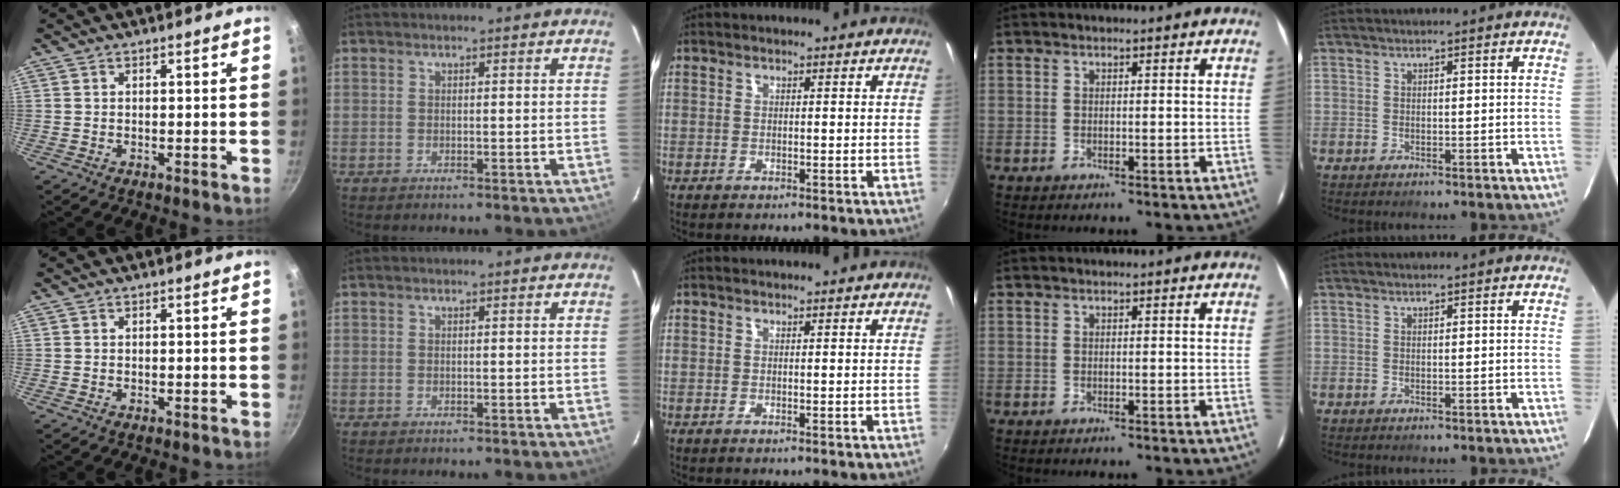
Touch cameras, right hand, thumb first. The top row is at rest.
{}